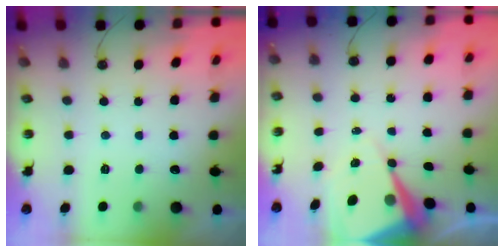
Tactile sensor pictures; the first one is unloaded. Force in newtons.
{"total": 10.9, "press": 10.8, "slide": 1.2}